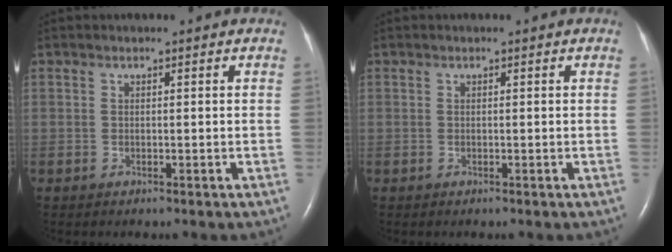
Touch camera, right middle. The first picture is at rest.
{"total": 0.0}